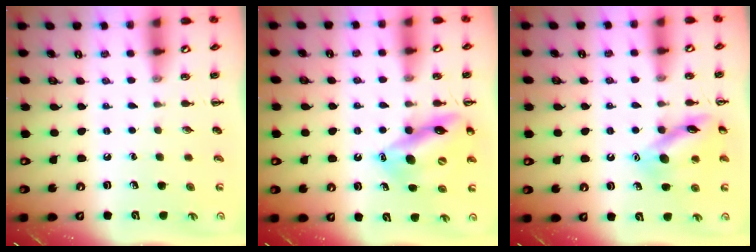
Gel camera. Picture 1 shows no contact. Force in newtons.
{"total": 14.6, "press": 14.0, "slide": 3.9}
{"total": 13.4, "press": 13.4, "slide": 1.1}